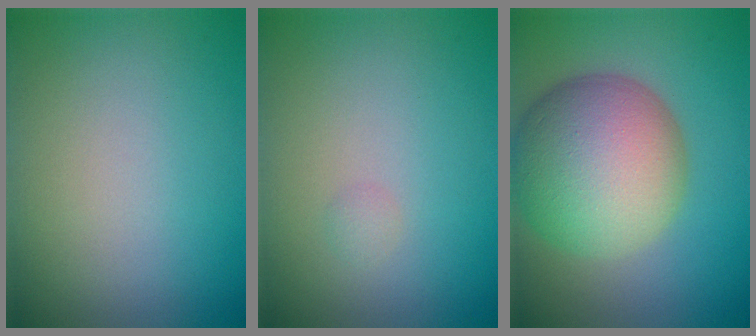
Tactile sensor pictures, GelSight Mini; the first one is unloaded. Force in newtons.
{"total": 0.5, "press": 0.5, "slide": 0.0}
{"total": 11.0, "press": 11.0, "slide": 0.4}